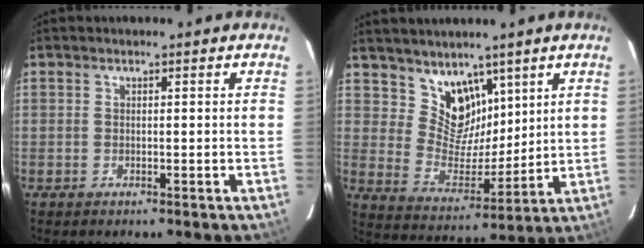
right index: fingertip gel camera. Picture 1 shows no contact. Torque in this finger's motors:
{"motor_torque": [-0.03, 0.15, 0.13, 0.01]}